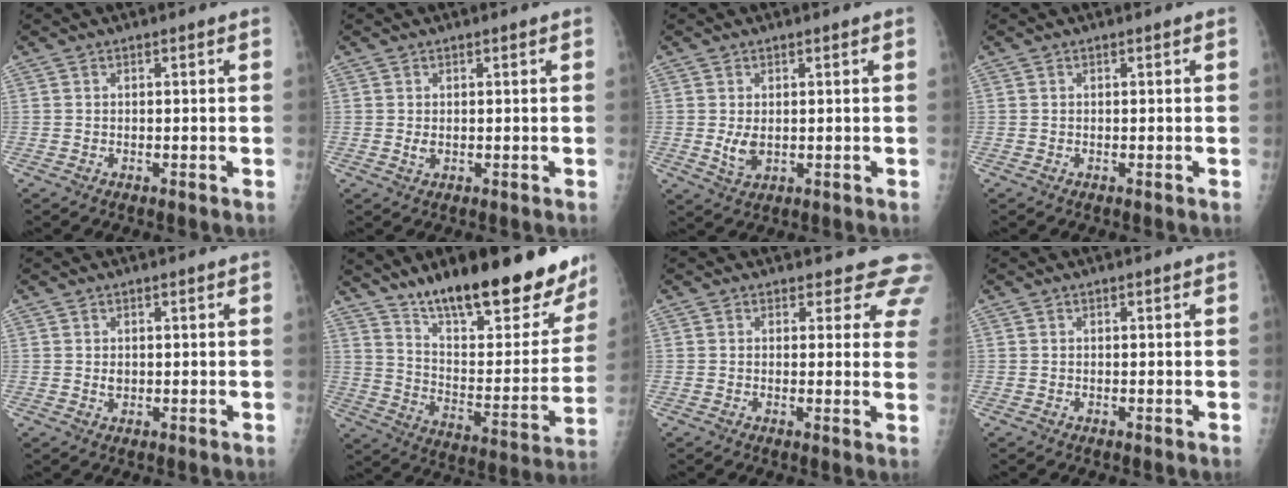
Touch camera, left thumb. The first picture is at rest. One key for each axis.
{"total": 1.4, "fx": 0.5, "fy": 0.6, "fz": 1.1, "tx": -0.022, "ty": -0.003, "tz": 0.012}
{"total": 3.1, "fx": 0.5, "fy": 1.7, "fz": 2.6, "tx": -0.044, "ty": -0.011, "tz": 0.016}
{"total": 0.0}
{"total": 1.2, "fx": 0.5, "fy": 0.7, "fz": 0.8, "tx": -0.009, "ty": -0.004, "tz": 0.012}
{"total": 27.9, "fx": 20.5, "fy": 7.8, "fz": 17.1, "tx": -0.212, "ty": -0.101, "tz": 0.306}
{"total": 7.9, "fx": 6.8, "fy": 3.7, "fz": 1.5, "tx": 0.032, "ty": -0.028, "tz": 0.046}
{"total": 0.0}